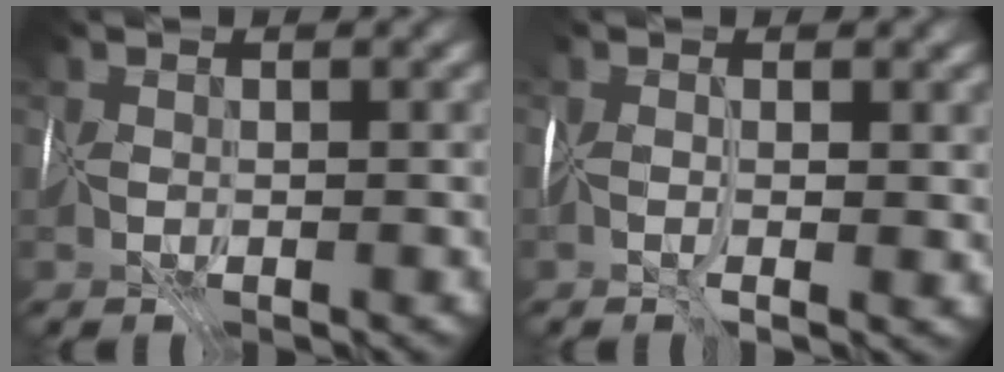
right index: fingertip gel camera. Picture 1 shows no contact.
{"total": 2.5, "force": [0.1, 0.7, 2.4], "torque": [-0.040, -0.006, 0.005]}